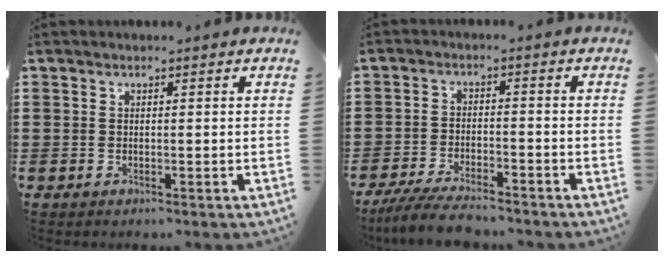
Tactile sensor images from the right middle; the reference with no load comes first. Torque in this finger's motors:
{"motor_torque": [0.22, -0.12, 0.27, 0.03]}